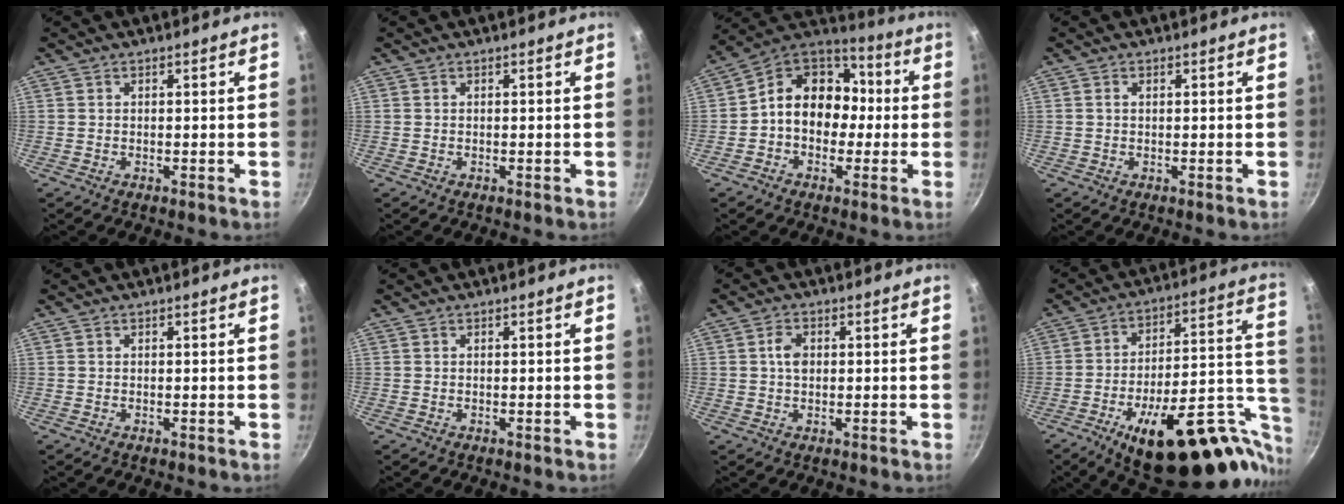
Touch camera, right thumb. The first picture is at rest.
{"total": 0.0}
{"total": 14.7, "force": [-0.7, 11.1, 9.5], "torque": [-0.109, 0.045, -0.027]}
{"total": 0.7, "force": [0.2, 0.4, 0.5], "torque": [-0.012, 0.003, 0.004]}
{"total": 0.0}
{"total": 0.0}
{"total": 3.2, "force": [0.4, 2.2, 2.3], "torque": [-0.037, 0.003, 0.003]}
{"total": 32.3, "force": [-15.4, 11.9, 25.8], "torque": [-0.246, 0.091, -0.212]}